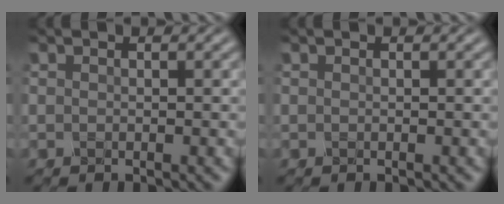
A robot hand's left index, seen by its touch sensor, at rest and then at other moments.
{"total": 0.0}